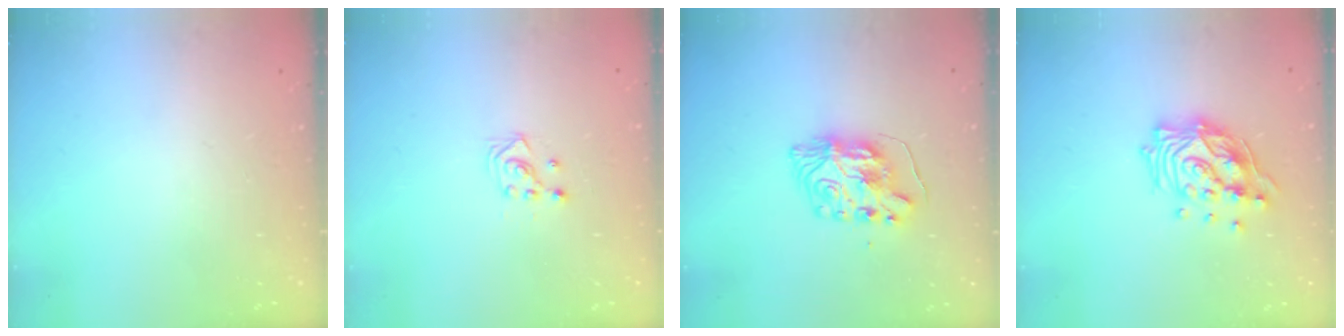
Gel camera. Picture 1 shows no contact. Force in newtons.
{"total": 2.9, "press": 2.9, "slide": 0.3}
{"total": 8.1, "press": 8.1, "slide": 0.9}
{"total": 15.2, "press": 15.2, "slide": 1.1}